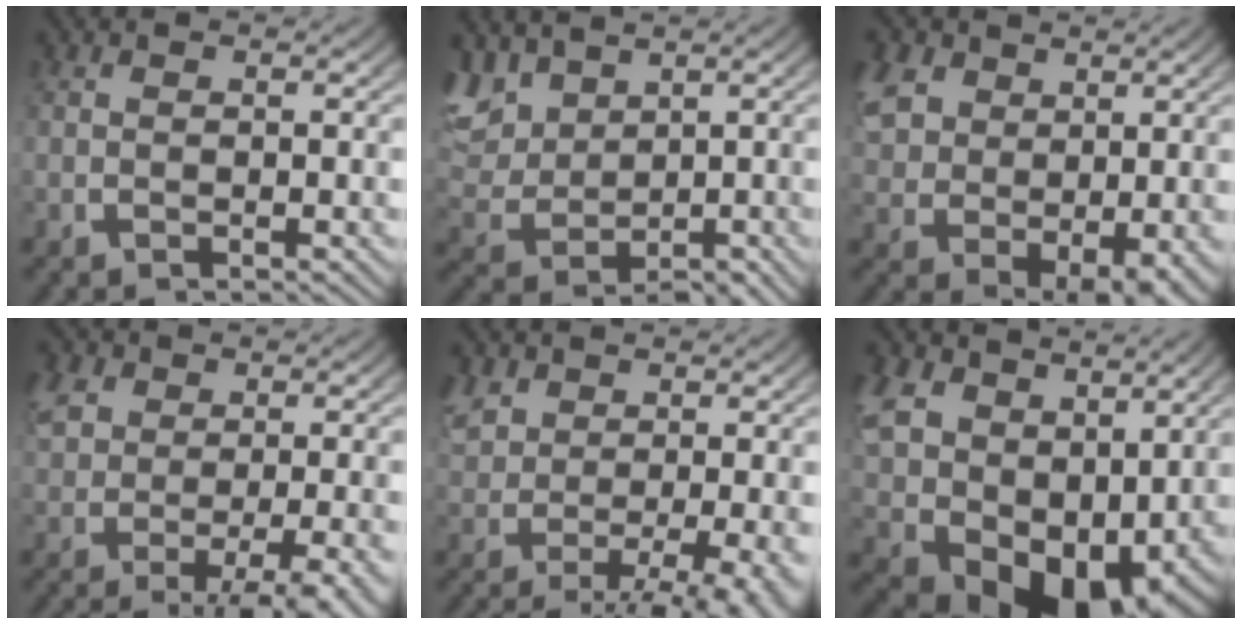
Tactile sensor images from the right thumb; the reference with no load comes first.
{"total": 7.3, "force": [0.5, 5.5, 4.8], "torque": [-0.122, -0.028, 0.034]}
{"total": 7.4, "force": [0.4, 5.3, 5.1], "torque": [-0.108, -0.036, 0.037]}
{"total": 6.1, "force": [-2.1, 3.2, 4.8], "torque": [-0.088, -0.024, -0.009]}
{"total": 6.0, "force": [-1.8, 2.9, 4.9], "torque": [-0.074, -0.024, -0.004]}
{"total": 11.9, "force": [-1.4, 7.9, 8.7], "torque": [-0.186, -0.054, 0.006]}